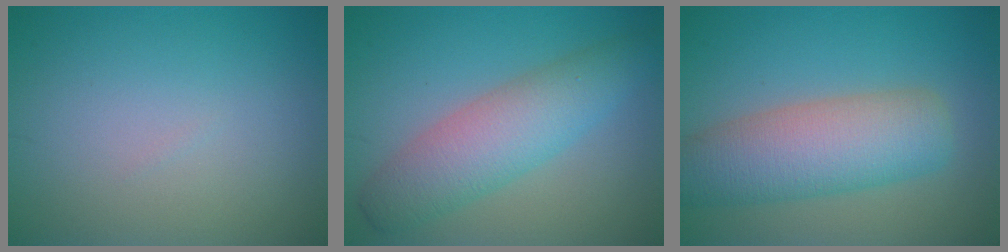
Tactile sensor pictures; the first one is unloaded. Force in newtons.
{"total": 5.8, "press": 5.8, "slide": 0.1}
{"total": 7.3, "press": 7.3, "slide": 0.6}